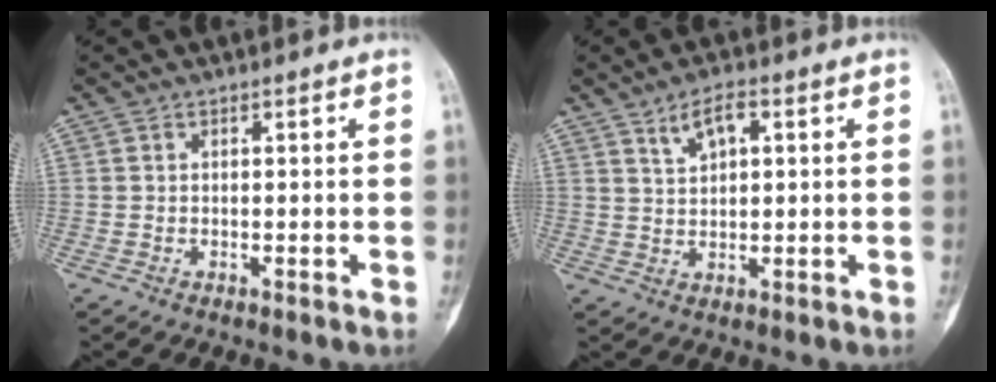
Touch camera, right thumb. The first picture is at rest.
{"total": 5.0, "force": [2.4, 2.3, 3.7], "torque": [-0.062, -0.004, 0.046]}